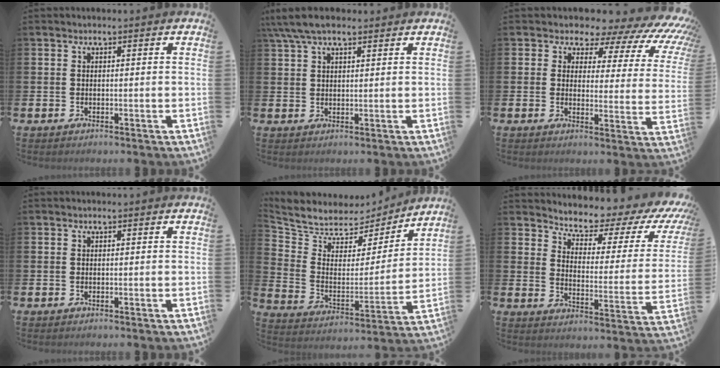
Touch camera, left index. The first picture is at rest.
{"total": 5.4, "force": [4.2, 1.7, 3.0], "torque": [-0.060, -0.007, 0.077]}
{"total": 5.6, "force": [4.5, 2.8, 1.8], "torque": [-0.030, -0.054, 0.065]}
{"total": 0.0}
{"total": 6.5, "force": [5.9, 2.6, 0.2], "torque": [-0.049, -0.054, 0.099]}
{"total": 5.6, "force": [5.2, 1.6, 1.5], "torque": [-0.043, -0.053, 0.079]}